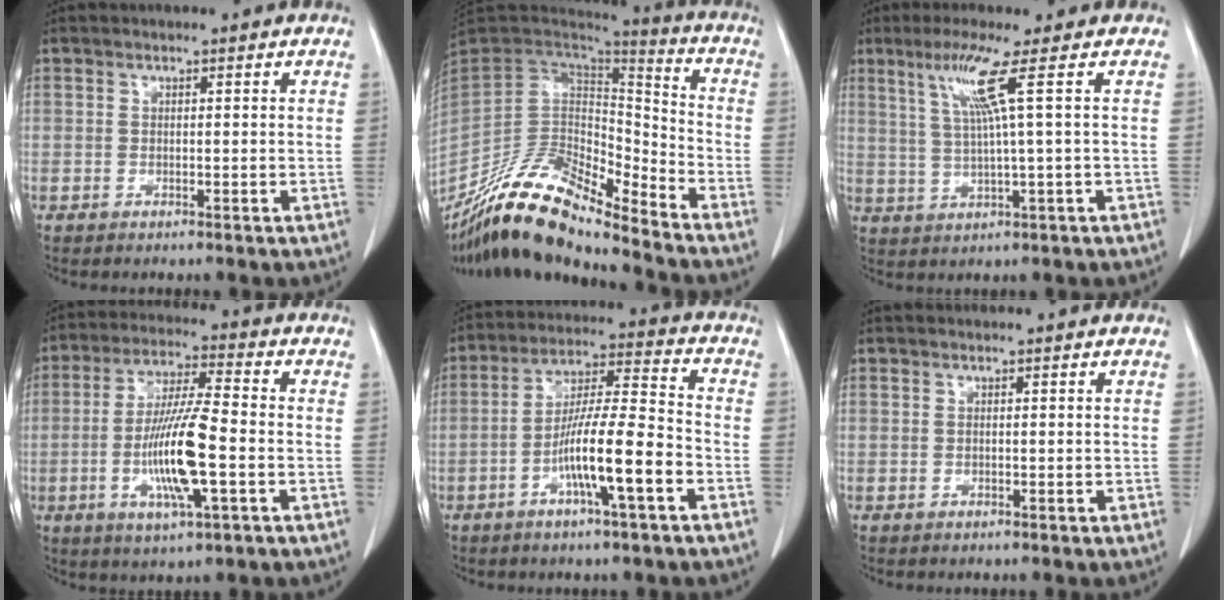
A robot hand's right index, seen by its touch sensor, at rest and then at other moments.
{"total": 20.9, "force": [-17.5, 4.2, 10.7], "torque": [-0.219, 0.005, -0.328]}
{"total": 6.7, "force": [2.5, -1.7, 5.9], "torque": [-0.123, 0.002, 0.059]}
{"total": 13.1, "force": [-3.0, 1.6, 12.7], "torque": [-0.246, -0.007, -0.055]}
{"total": 12.4, "force": [-4.8, 0.9, 11.4], "torque": [-0.208, 0.007, -0.084]}
{"total": 0.0}